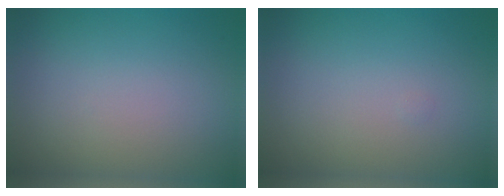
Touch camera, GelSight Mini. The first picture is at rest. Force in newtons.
{"total": 0.0}